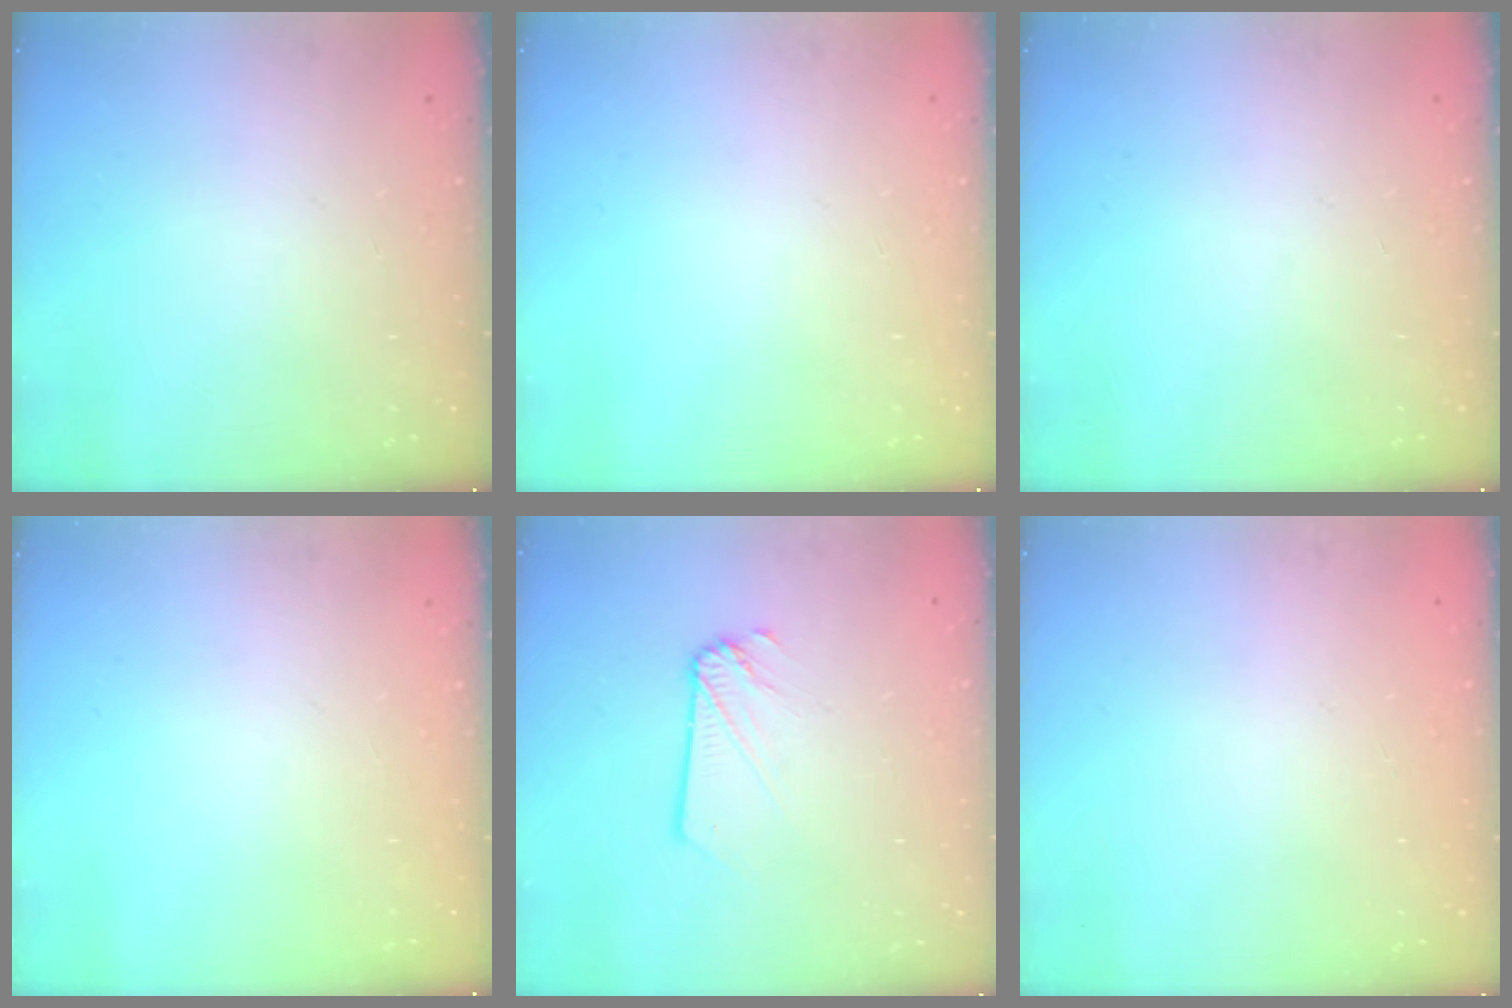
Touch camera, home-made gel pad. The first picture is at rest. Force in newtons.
{"total": 0.0}
{"total": 0.0}
{"total": 0.0}
{"total": 2.1, "press": 2.1, "slide": 0.3}
{"total": 0.0}